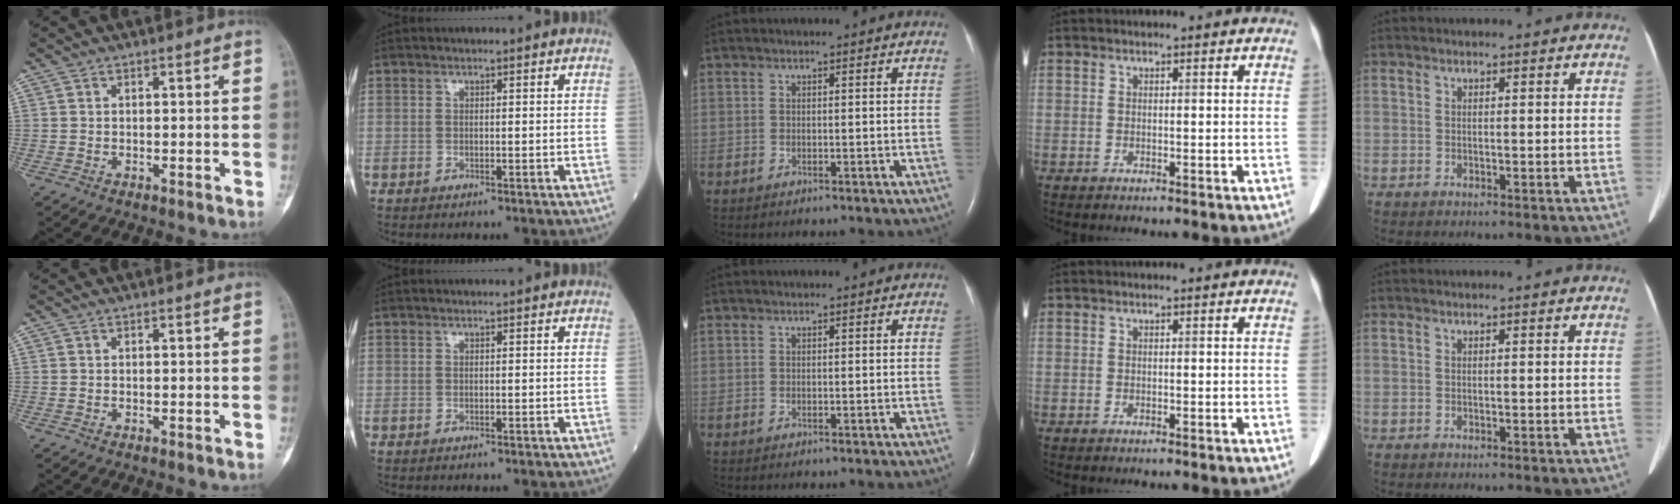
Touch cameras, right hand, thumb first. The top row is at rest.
{}